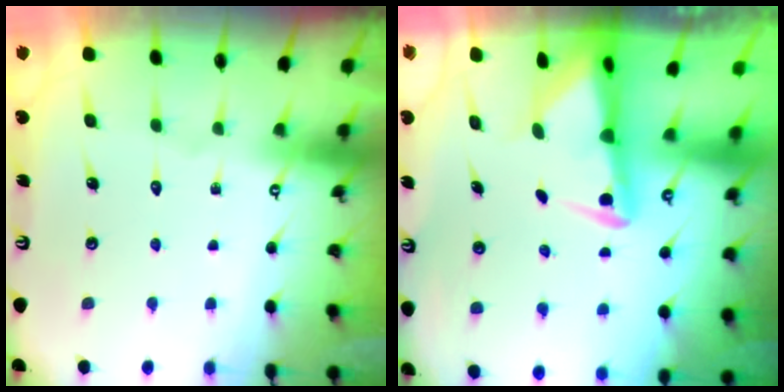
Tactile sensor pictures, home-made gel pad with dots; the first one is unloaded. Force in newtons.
{"total": 3.7, "press": 3.6, "slide": 0.7}